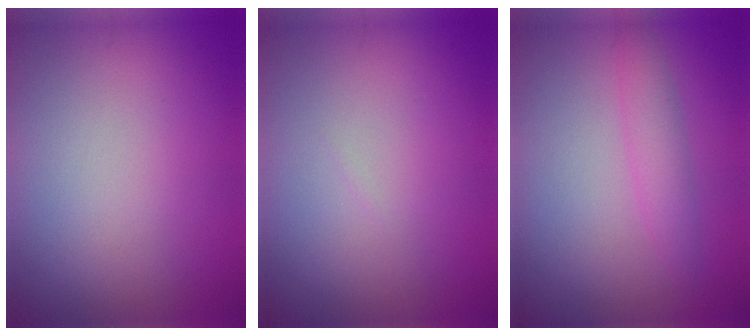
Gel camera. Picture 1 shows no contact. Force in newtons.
{"total": 0.0}
{"total": 2.3, "press": 2.3, "slide": 0.1}